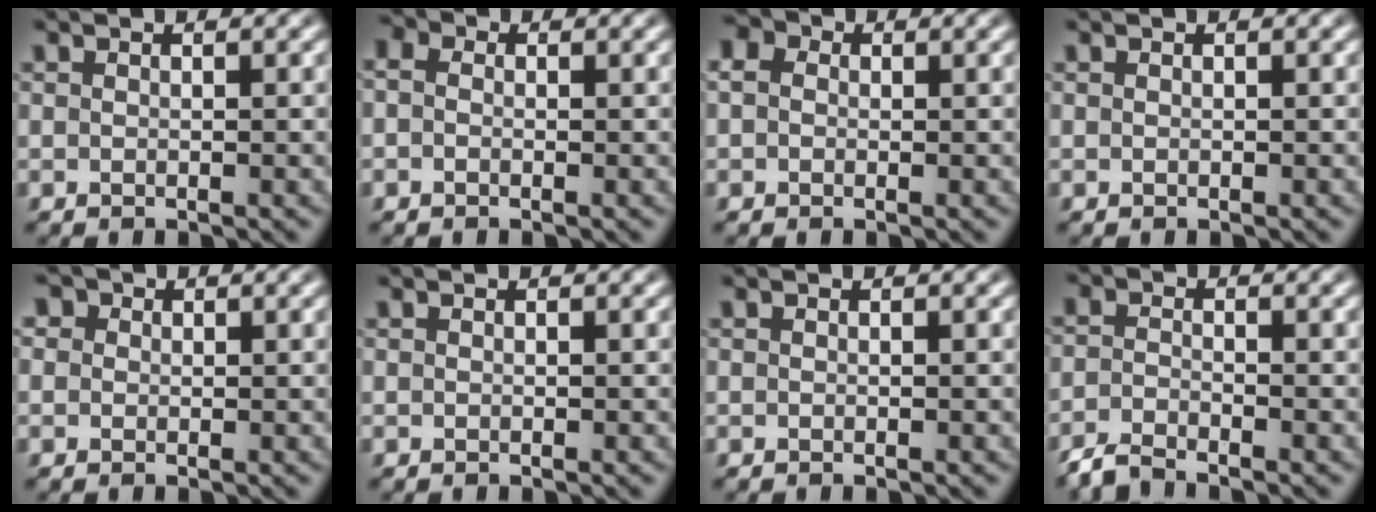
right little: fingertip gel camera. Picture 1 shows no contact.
{"total": 2.1, "force": [0.0, 1.9, 0.9], "torque": [-0.025, 0.000, -0.008]}
{"total": 3.8, "force": [1.0, 3.2, 1.6], "torque": [-0.036, 0.011, 0.002]}
{"total": 0.0}
{"total": 3.7, "force": [0.9, 3.3, 1.3], "torque": [-0.036, 0.005, 0.002]}
{"total": 0.0}
{"total": 0.0}
{"total": 2.5, "force": [-2.4, 0.4, 0.4], "torque": [-0.013, -0.013, -0.043]}